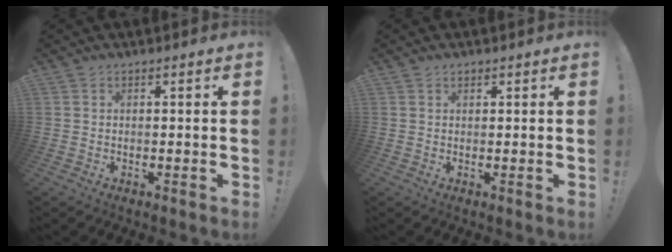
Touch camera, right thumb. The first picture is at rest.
{"total": 0.8, "force": [0.6, 0.4, 0.2], "torque": [0.004, -0.004, 0.011]}